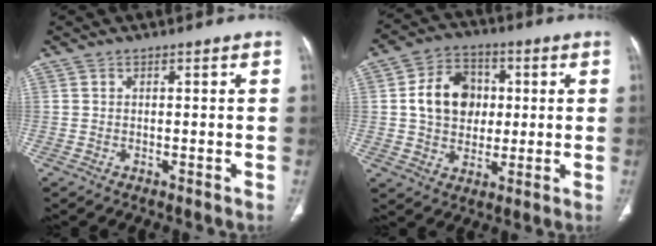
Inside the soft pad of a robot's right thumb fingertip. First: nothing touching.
{"total": 12.3, "force": [1.4, 9.8, 7.2], "torque": [-0.089, 0.010, 0.021]}